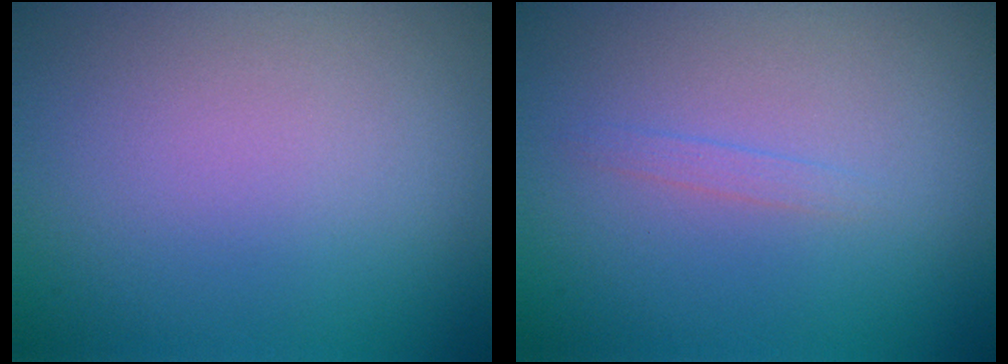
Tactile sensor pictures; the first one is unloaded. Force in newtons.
{"total": 0.7, "press": 0.7, "slide": 0.0}